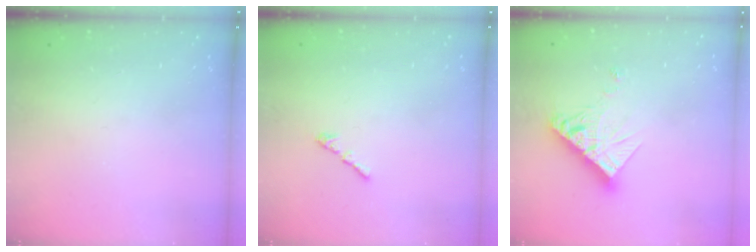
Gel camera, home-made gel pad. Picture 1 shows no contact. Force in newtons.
{"total": 1.3, "press": 1.2, "slide": 0.6}
{"total": 11.4, "press": 11.3, "slide": 1.2}